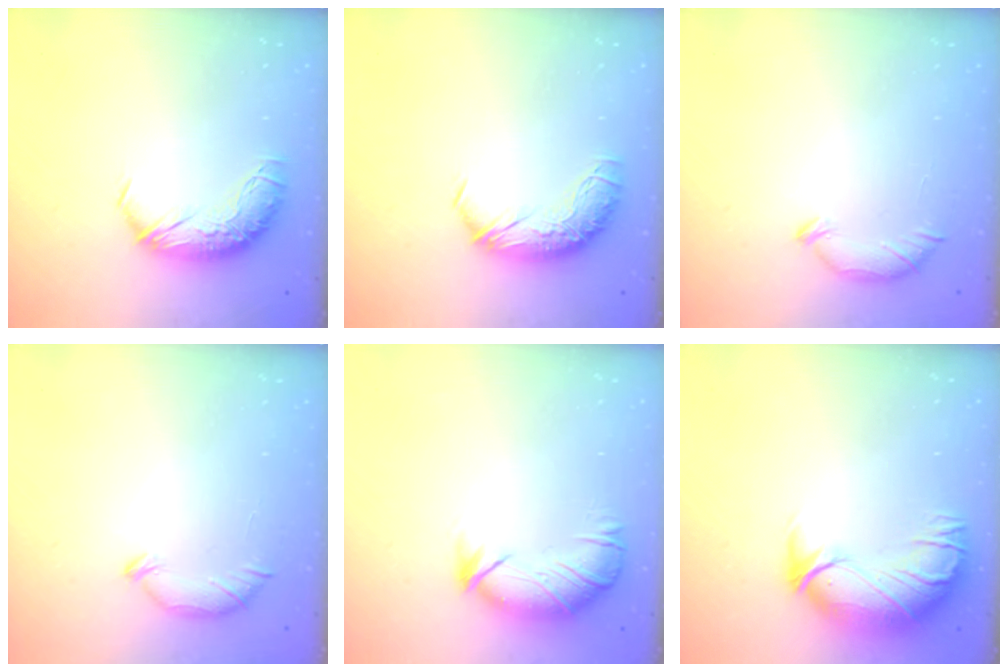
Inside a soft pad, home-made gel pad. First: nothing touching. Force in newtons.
{"total": 0.0}
{"total": 5.3, "press": 5.3, "slide": 0.1}
{"total": 5.3, "press": 5.3, "slide": 0.1}
{"total": 2.7, "press": 2.4, "slide": 1.4}
{"total": 2.9, "press": 0.4, "slide": 2.9}